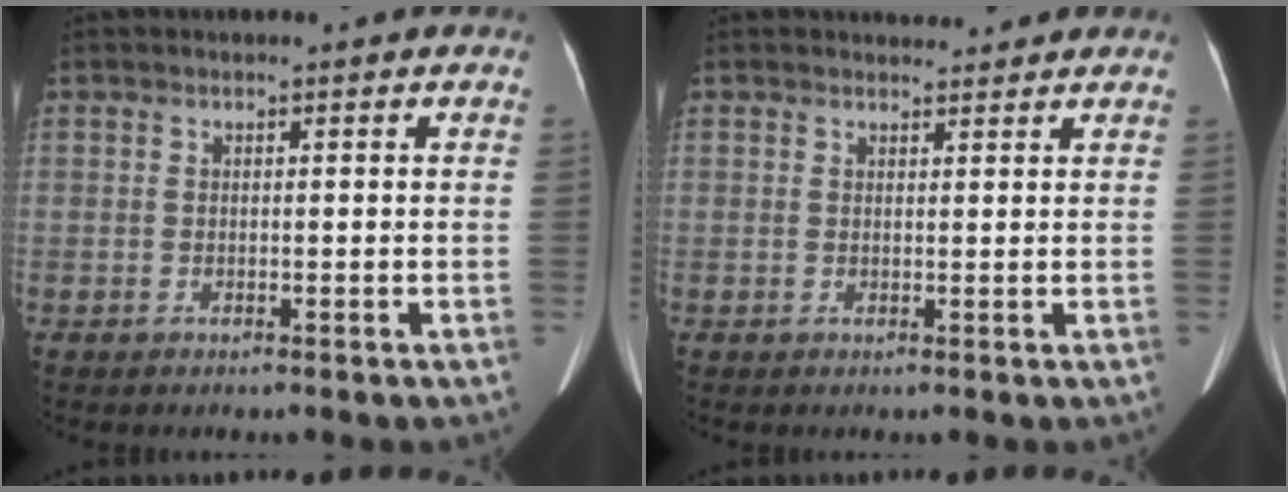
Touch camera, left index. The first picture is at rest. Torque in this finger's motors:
{"motor_torque": [0.04, -0.04, -0.21, -0.09]}